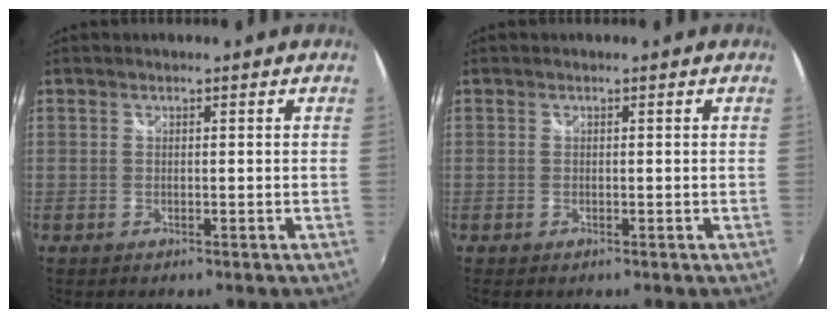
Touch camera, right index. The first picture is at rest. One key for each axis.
{"total": 0.0}